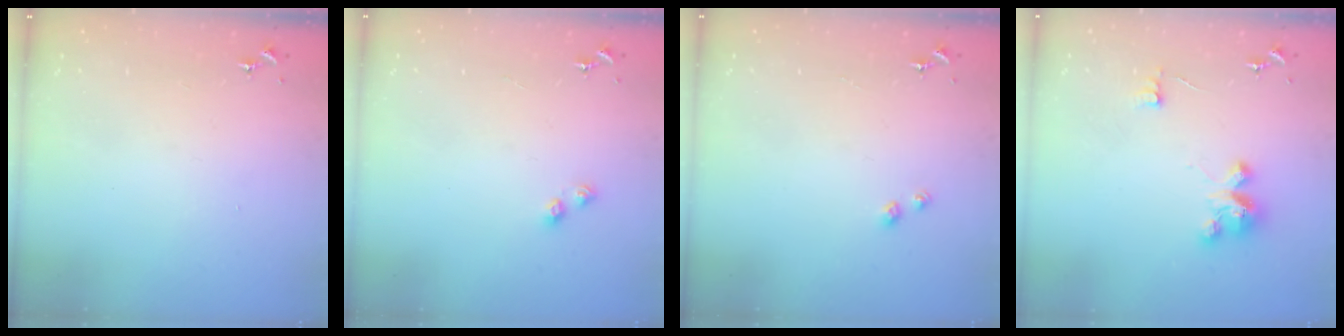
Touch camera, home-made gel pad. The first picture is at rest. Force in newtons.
{"total": 3.8, "press": 3.7, "slide": 0.7}
{"total": 2.3, "press": 2.3, "slide": 0.3}
{"total": 6.4, "press": 6.4, "slide": 0.2}